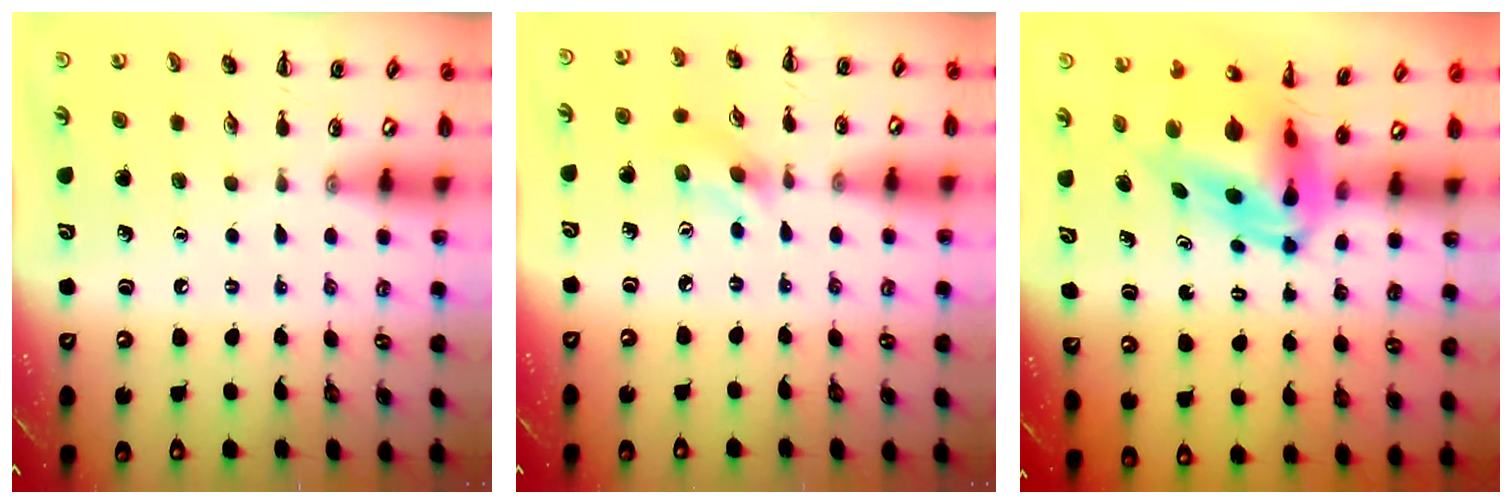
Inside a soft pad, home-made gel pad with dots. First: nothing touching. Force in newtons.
{"total": 2.7, "press": 2.6, "slide": 0.8}
{"total": 7.2, "press": 6.9, "slide": 2.3}